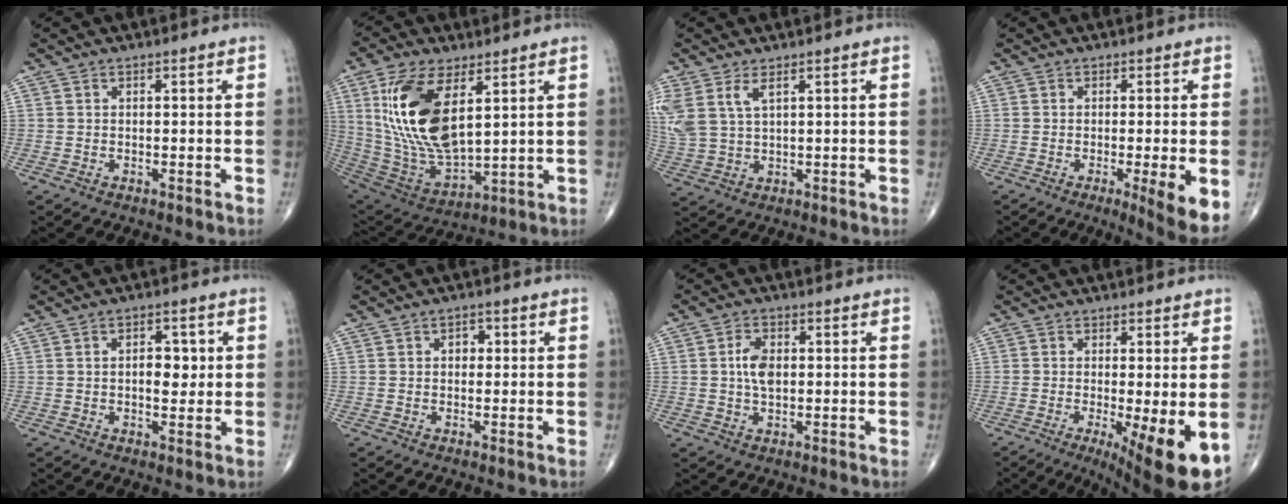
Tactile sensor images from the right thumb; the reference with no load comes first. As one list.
[{"total": 19.7, "force": [6.0, 9.1, 16.4], "torque": [-0.320, -0.028, 0.125]}, {"total": 8.1, "force": [3.7, 4.0, 6.0], "torque": [-0.148, -0.003, 0.085]}, {"total": 7.6, "force": [-2.1, 0.8, 7.3], "torque": [-0.104, -0.020, -0.032]}, {"total": 4.9, "force": [0.4, 2.9, 4.0], "torque": [-0.039, 0.001, 0.004]}, {"total": 2.1, "force": [0.3, 1.6, 1.3], "torque": [-0.004, 0.005, -0.002]}, {"total": 4.8, "force": [0.4, 2.9, 3.8], "torque": [-0.069, 0.003, 0.003]}, {"total": 12.0, "force": [-3.9, 2.6, 11.1], "torque": [-0.146, -0.025, -0.051]}]